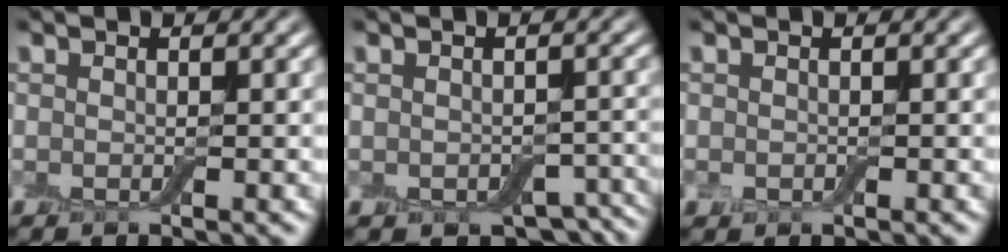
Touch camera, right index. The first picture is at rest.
{"total": 5.2, "force": [-3.1, 2.8, 2.9], "torque": [-0.029, -0.030, -0.034]}
{"total": 0.7, "force": [-0.2, 0.6, 0.3], "torque": [-0.006, -0.005, -0.005]}